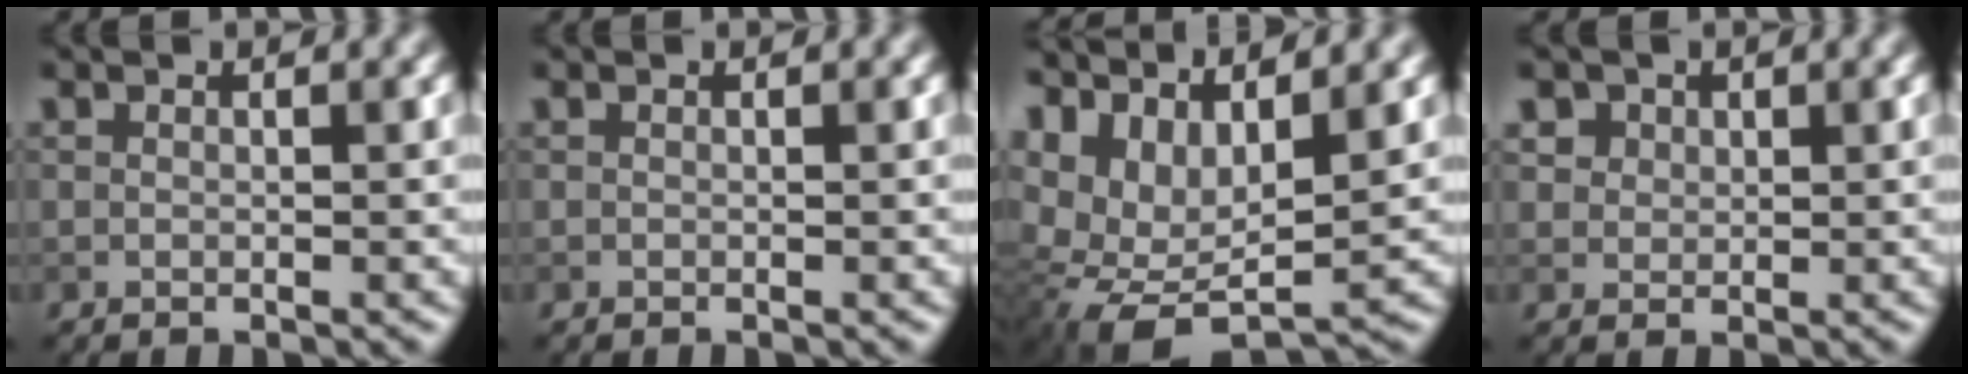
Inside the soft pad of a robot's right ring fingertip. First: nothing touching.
{"total": 0.0}
{"total": 10.0, "force": [1.9, 6.1, 7.7], "torque": [-0.161, -0.014, 0.048]}
{"total": 3.2, "force": [1.8, 2.4, 1.3], "torque": [-0.039, 0.000, 0.037]}